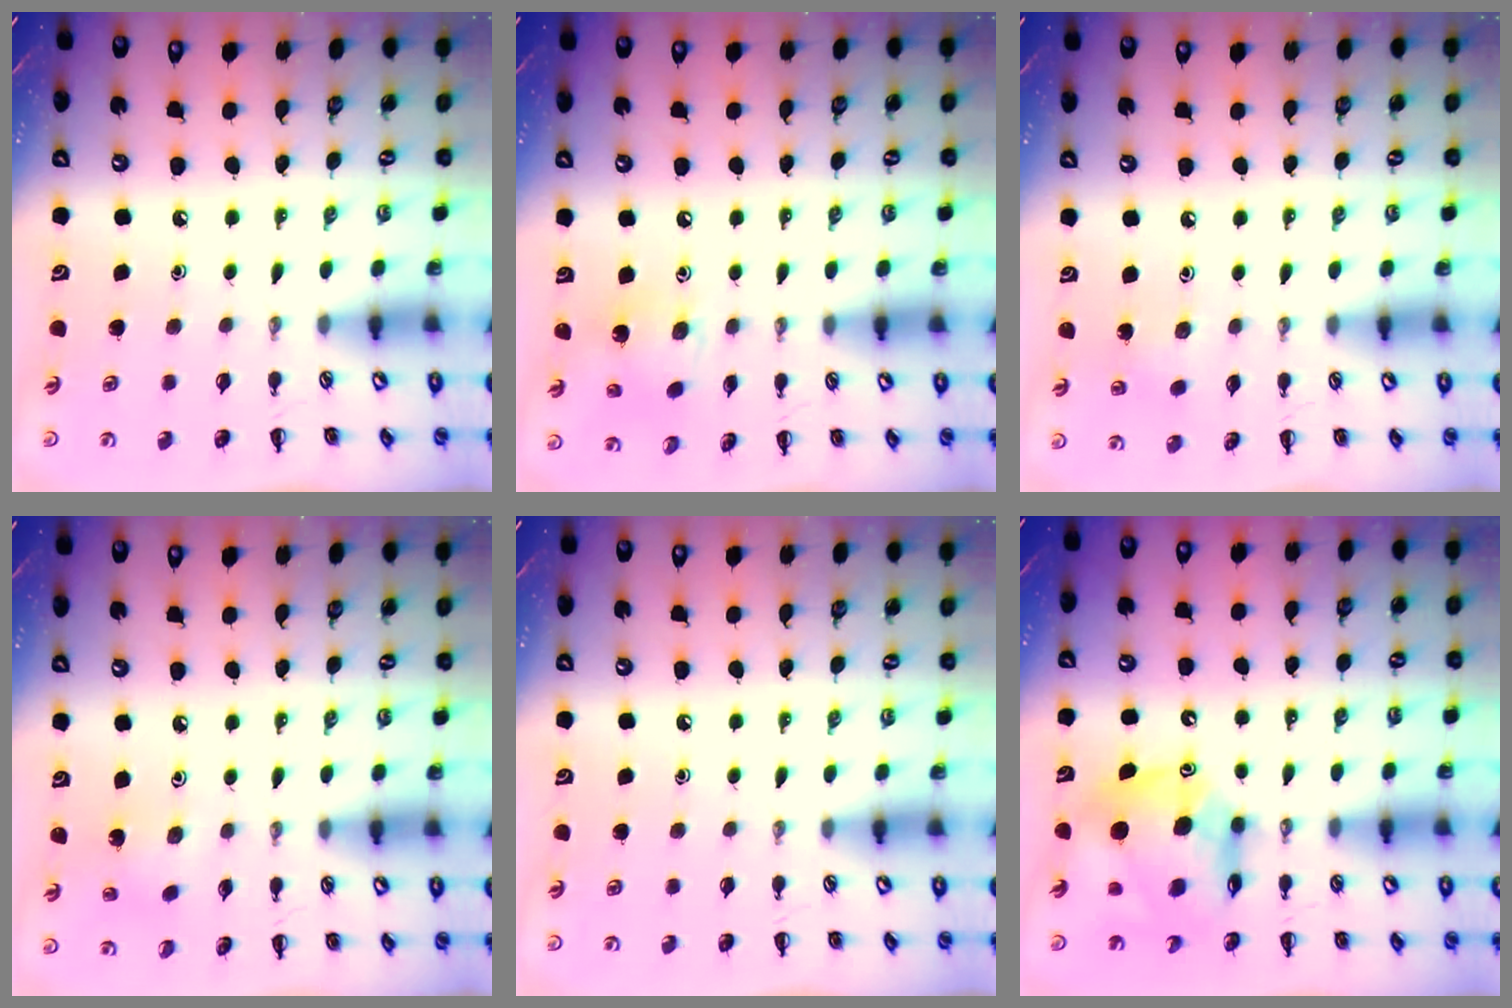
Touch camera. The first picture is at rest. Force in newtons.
{"total": 4.2, "press": 4.1, "slide": 0.8}
{"total": 3.0, "press": 2.9, "slide": 0.9}
{"total": 1.8, "press": 1.6, "slide": 0.7}
{"total": 0.0}
{"total": 11.4, "press": 10.8, "slide": 3.5}